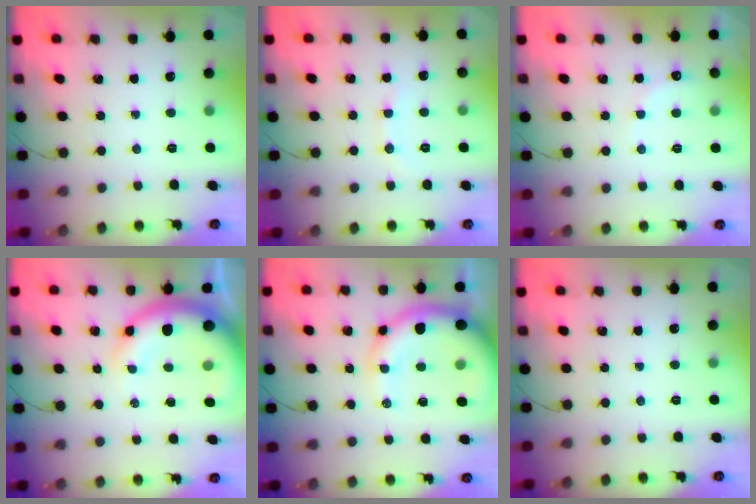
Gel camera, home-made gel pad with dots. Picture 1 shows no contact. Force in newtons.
{"total": 5.9, "press": 5.8, "slide": 1.2}
{"total": 7.5, "press": 7.3, "slide": 1.6}
{"total": 12.7, "press": 12.4, "slide": 2.7}
{"total": 15.1, "press": 14.7, "slide": 3.2}
{"total": 0.0}